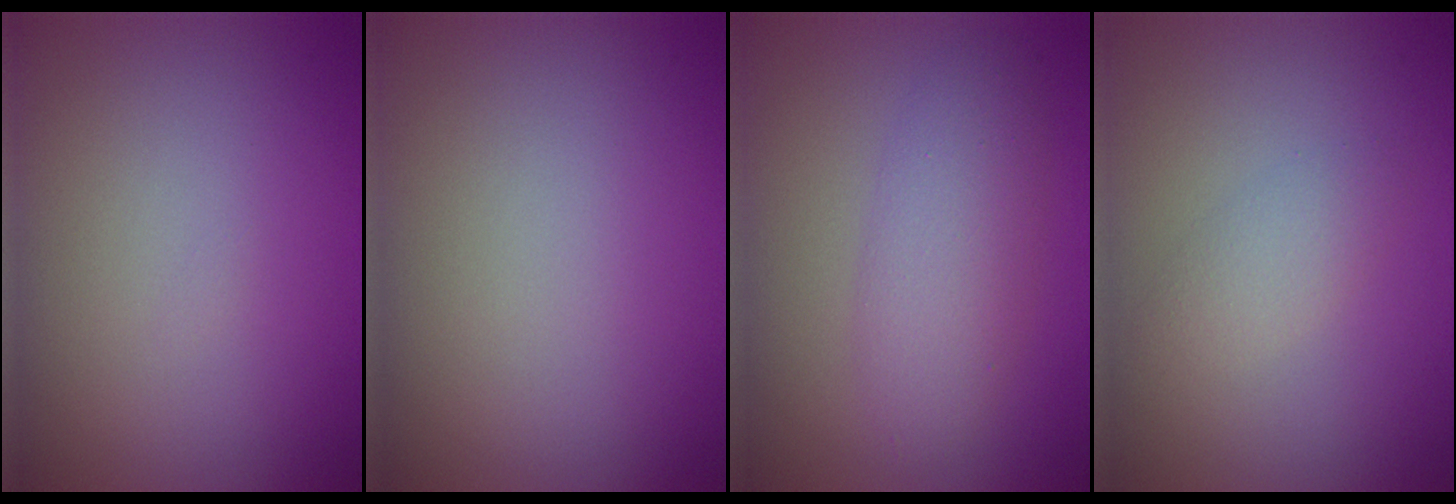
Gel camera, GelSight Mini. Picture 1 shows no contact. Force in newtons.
{"total": 0.0}
{"total": 3.8, "press": 3.8, "slide": 0.1}
{"total": 1.8, "press": 1.8, "slide": 0.0}